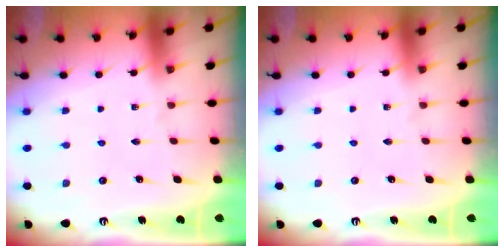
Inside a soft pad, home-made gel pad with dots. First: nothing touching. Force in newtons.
{"total": 0.0}